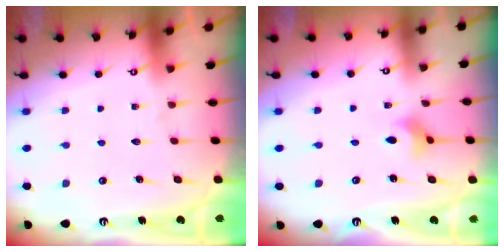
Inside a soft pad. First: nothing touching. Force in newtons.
{"total": 2.7, "press": 2.6, "slide": 0.6}